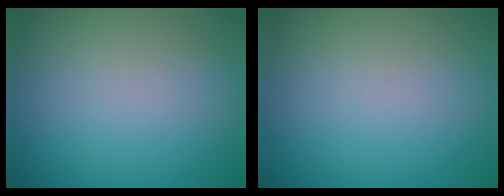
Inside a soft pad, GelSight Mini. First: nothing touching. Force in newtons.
{"total": 0.0}